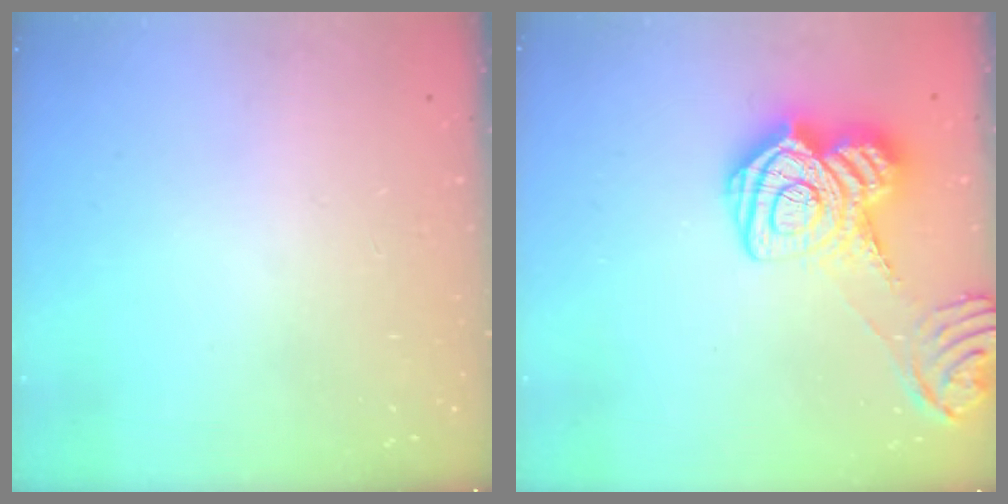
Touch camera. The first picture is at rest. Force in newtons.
{"total": 17.8, "press": 17.8, "slide": 1.2}